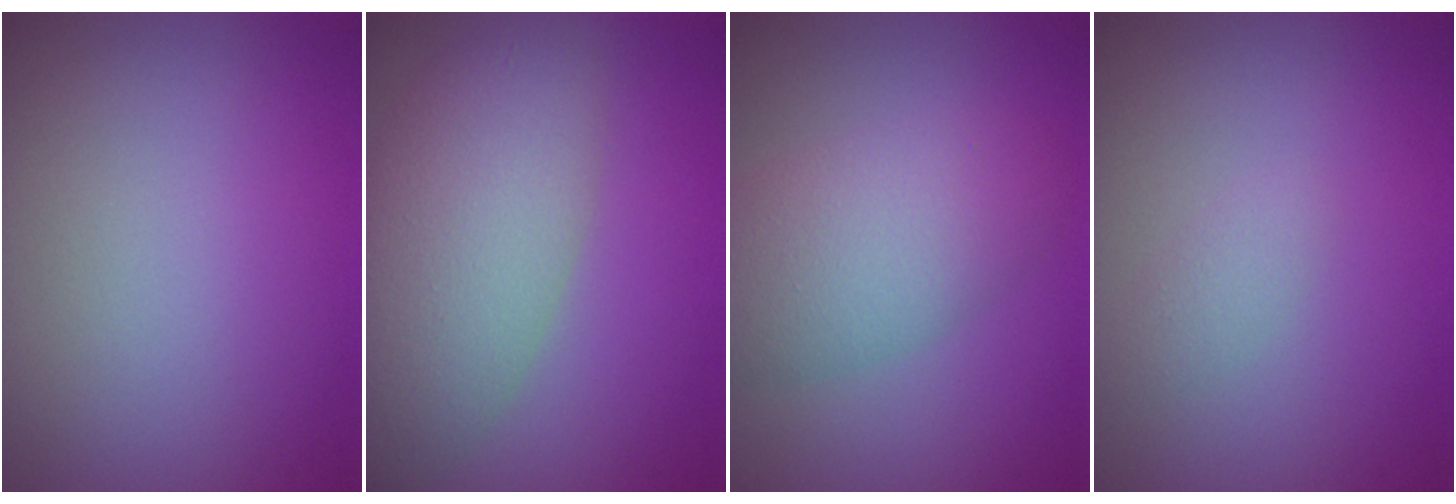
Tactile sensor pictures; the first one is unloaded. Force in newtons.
{"total": 7.7, "press": 7.7, "slide": 0.4}
{"total": 5.5, "press": 5.5, "slide": 0.2}
{"total": 1.0, "press": 1.0, "slide": 0.1}